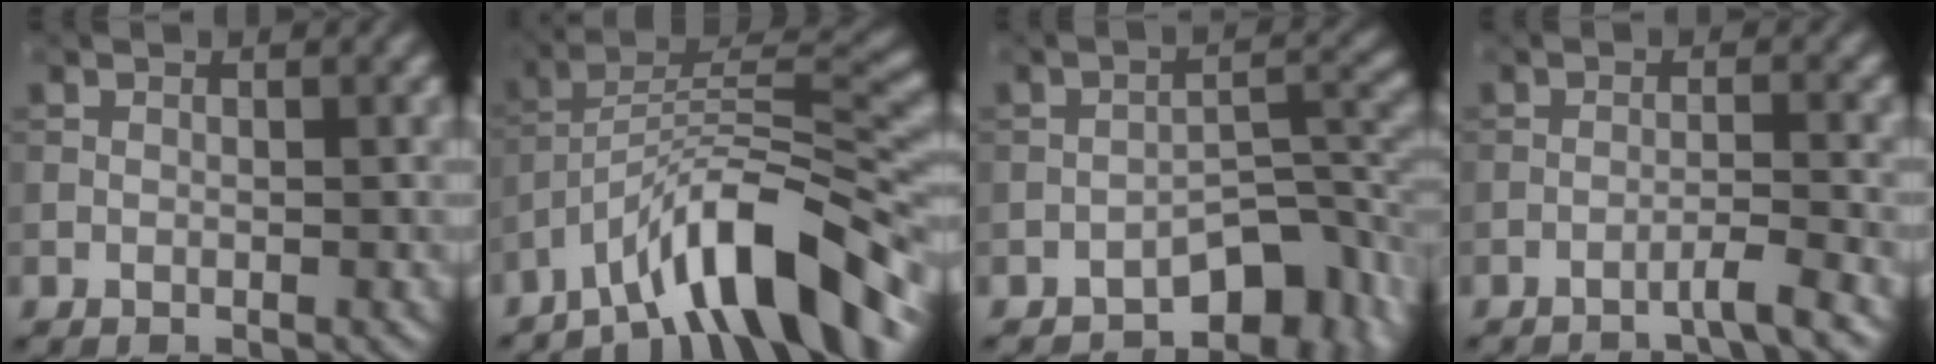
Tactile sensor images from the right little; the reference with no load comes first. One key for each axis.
{"total": 10.5, "fx": -7.5, "fy": 2.2, "fz": 7.0, "tx": -0.096, "ty": 0.020, "tz": -0.134}
{"total": 7.3, "fx": -4.7, "fy": 3.2, "fz": 4.5, "tx": -0.040, "ty": 0.006, "tz": -0.074}
{"total": 2.3, "fx": -1.7, "fy": 0.1, "fz": 1.6, "tx": -0.013, "ty": 0.008, "tz": -0.042}